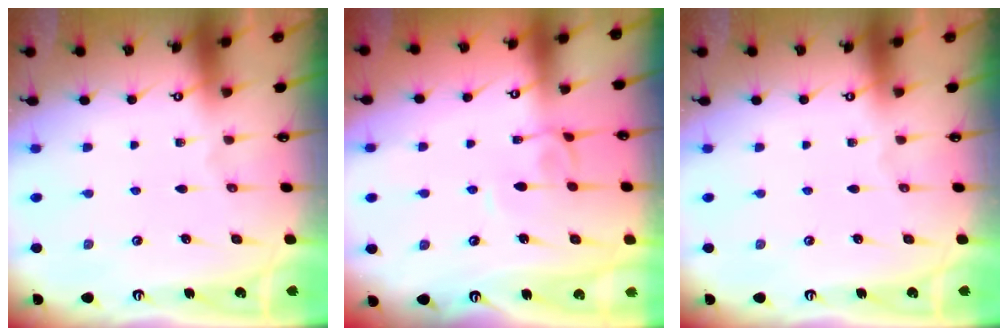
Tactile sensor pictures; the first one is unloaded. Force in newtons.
{"total": 1.9, "press": 1.9, "slide": 0.3}
{"total": 0.0}